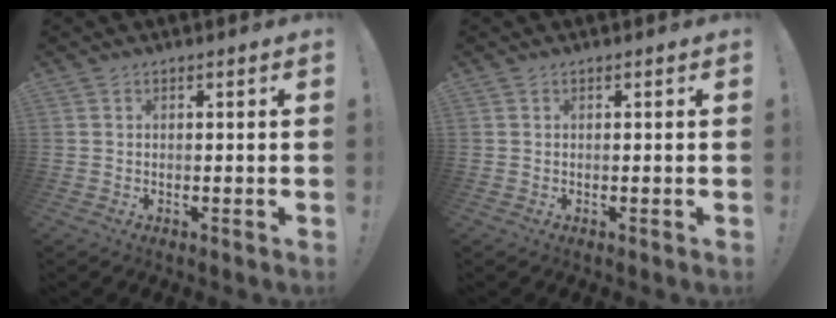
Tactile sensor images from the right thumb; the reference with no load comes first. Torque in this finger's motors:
{"motor_torque": [0.00, 0.00, -0.08, 0.08, 0.00]}